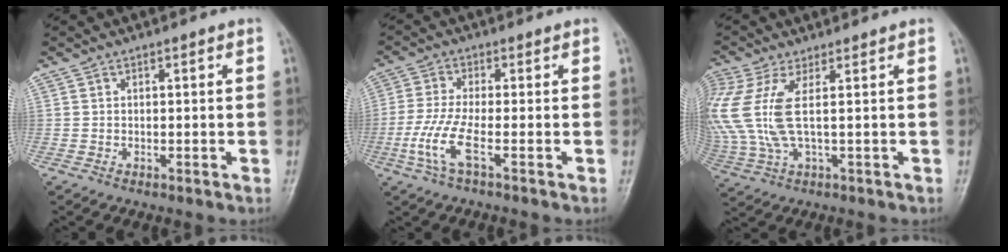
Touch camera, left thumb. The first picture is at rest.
{"total": 6.5, "force": [-2.3, 1.1, 5.9], "torque": [-0.155, 0.004, -0.050]}
{"total": 10.4, "force": [2.1, 3.0, 9.8], "torque": [-0.277, 0.003, 0.049]}